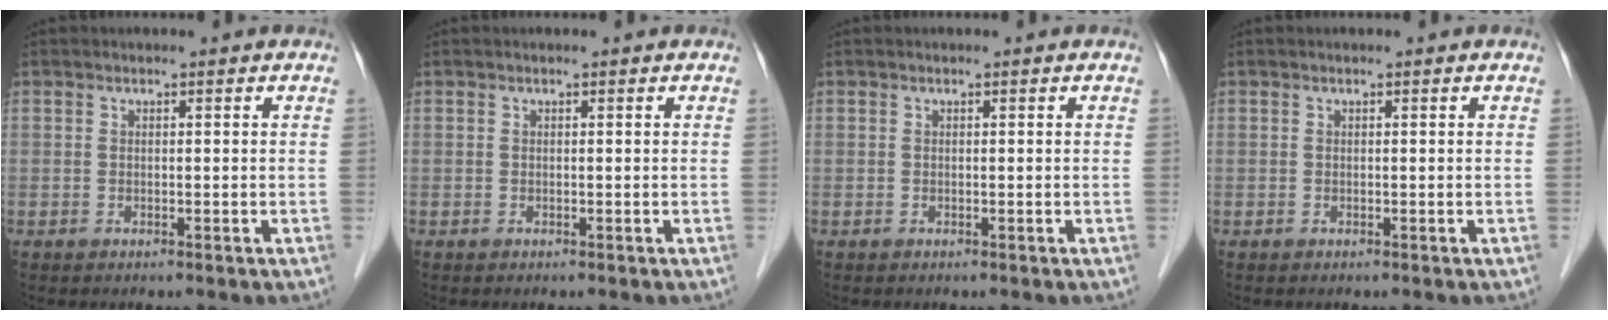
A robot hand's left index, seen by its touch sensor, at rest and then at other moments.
{"total": 0.0}
{"total": 0.0}
{"total": 0.0}